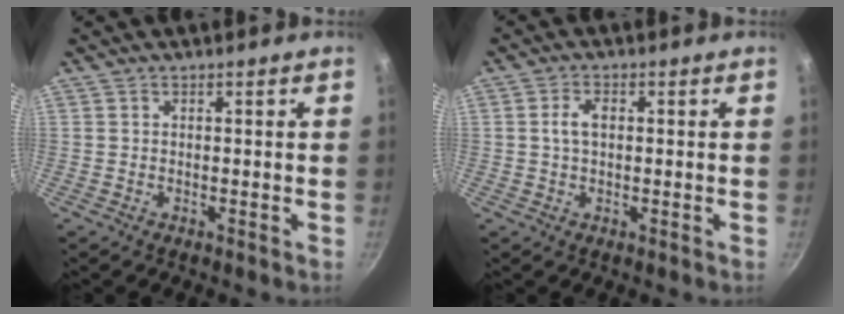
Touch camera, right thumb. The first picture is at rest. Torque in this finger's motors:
{"motor_torque": [-0.65, 0.25, 0.72, 0.04, 0.04]}